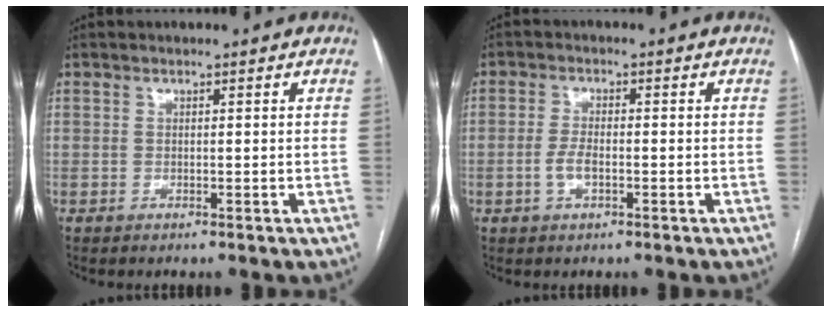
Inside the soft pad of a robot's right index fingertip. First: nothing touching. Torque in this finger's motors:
{"motor_torque": [0.45, -0.05, 0.06, 0.02]}